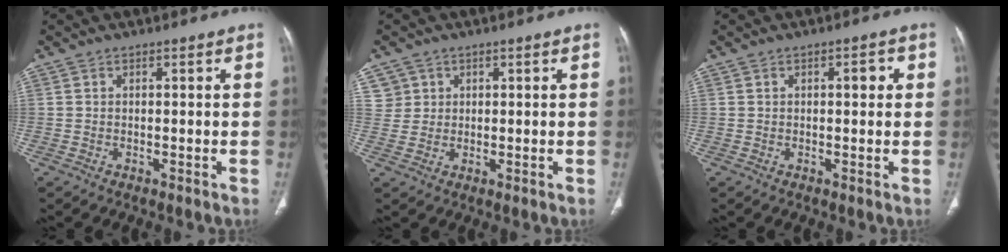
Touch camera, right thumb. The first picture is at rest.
{"total": 3.4, "force": [1.4, 3.0, -0.1], "torque": [0.028, -0.003, 0.022]}
{"total": 2.2, "force": [0.4, 1.0, 1.9], "torque": [-0.018, 0.003, 0.003]}